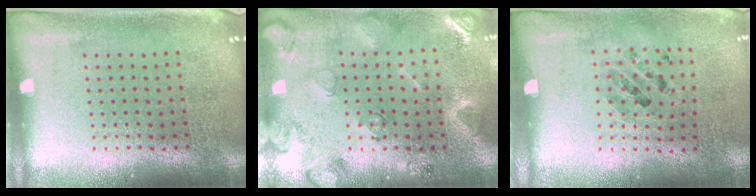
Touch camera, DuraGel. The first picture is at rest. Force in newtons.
{"total": 2.2, "press": 2.2, "slide": 0.4}
{"total": 0.8, "press": 0.7, "slide": 0.3}